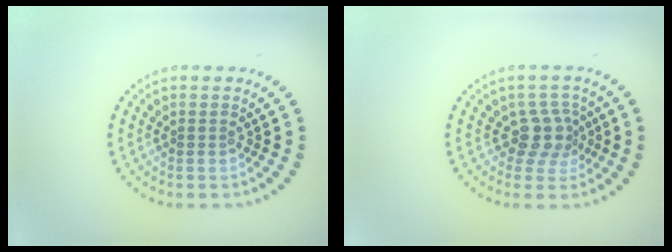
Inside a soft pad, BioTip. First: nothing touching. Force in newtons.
{"total": 2.7, "press": 2.1, "slide": 1.7}